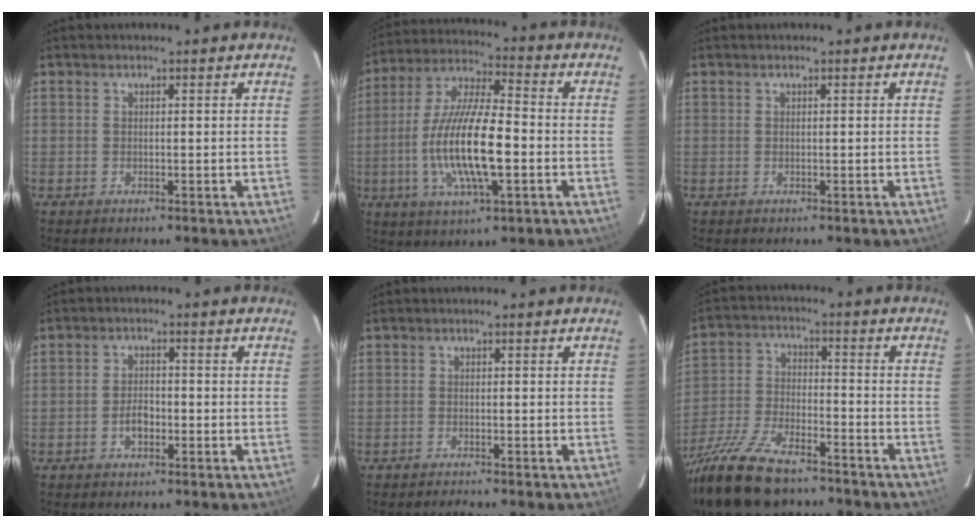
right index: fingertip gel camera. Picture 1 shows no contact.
{"total": 16.1, "force": [-3.5, 4.2, 15.1], "torque": [-0.303, -0.005, -0.066]}
{"total": 0.0}
{"total": 3.0, "force": [-1.4, 1.8, 2.1], "torque": [-0.039, 0.006, -0.024]}
{"total": 1.3, "force": [-1.3, 0.0, 0.0], "torque": [-0.013, -0.001, -0.024]}
{"total": 19.7, "force": [-15.5, 6.6, 10.1], "torque": [-0.217, -0.038, -0.272]}